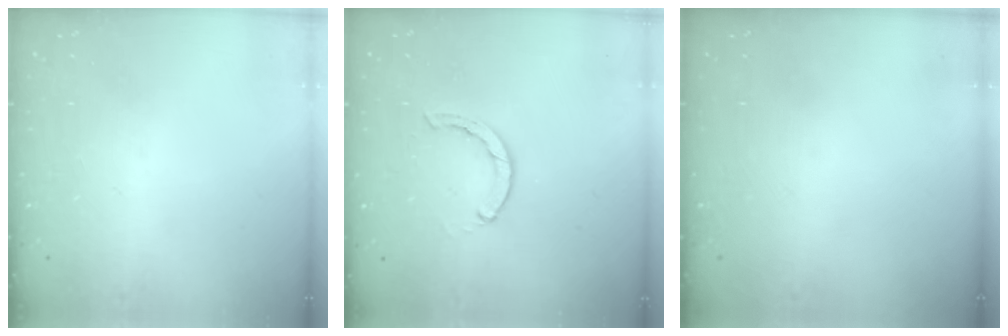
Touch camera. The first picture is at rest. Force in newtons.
{"total": 2.1, "press": 2.1, "slide": 0.3}
{"total": 0.0}